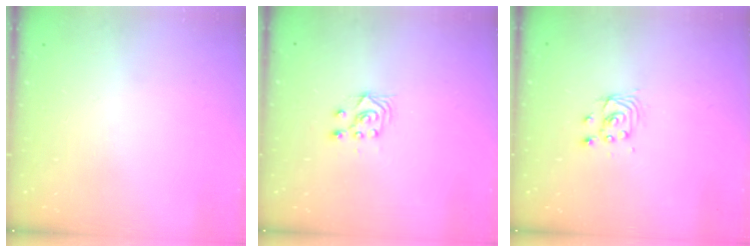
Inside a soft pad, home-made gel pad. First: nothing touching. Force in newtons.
{"total": 4.0, "press": 3.8, "slide": 1.1}
{"total": 3.3, "press": 3.3, "slide": 0.3}